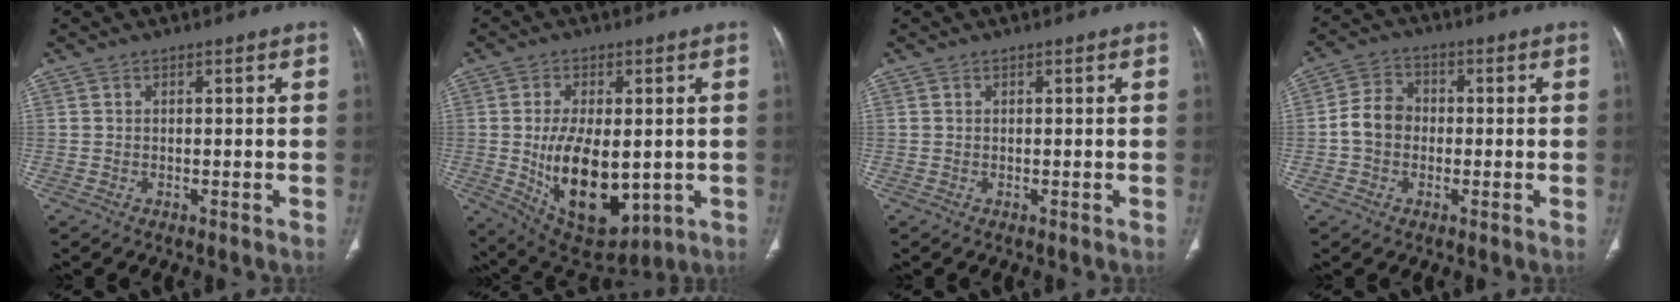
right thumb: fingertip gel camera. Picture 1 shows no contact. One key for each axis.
{"total": 16.5, "fx": -1.6, "fy": 8.9, "fz": 13.8, "tx": -0.214, "ty": -0.018, "tz": 0.001}
{"total": 0.0}
{"total": 6.4, "fx": -0.8, "fy": 5.3, "fz": 3.5, "tx": -0.050, "ty": 0.020, "tz": -0.025}